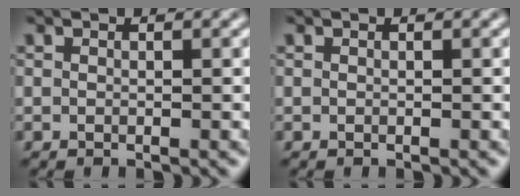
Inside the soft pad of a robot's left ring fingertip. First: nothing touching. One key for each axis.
{"total": 0.0}